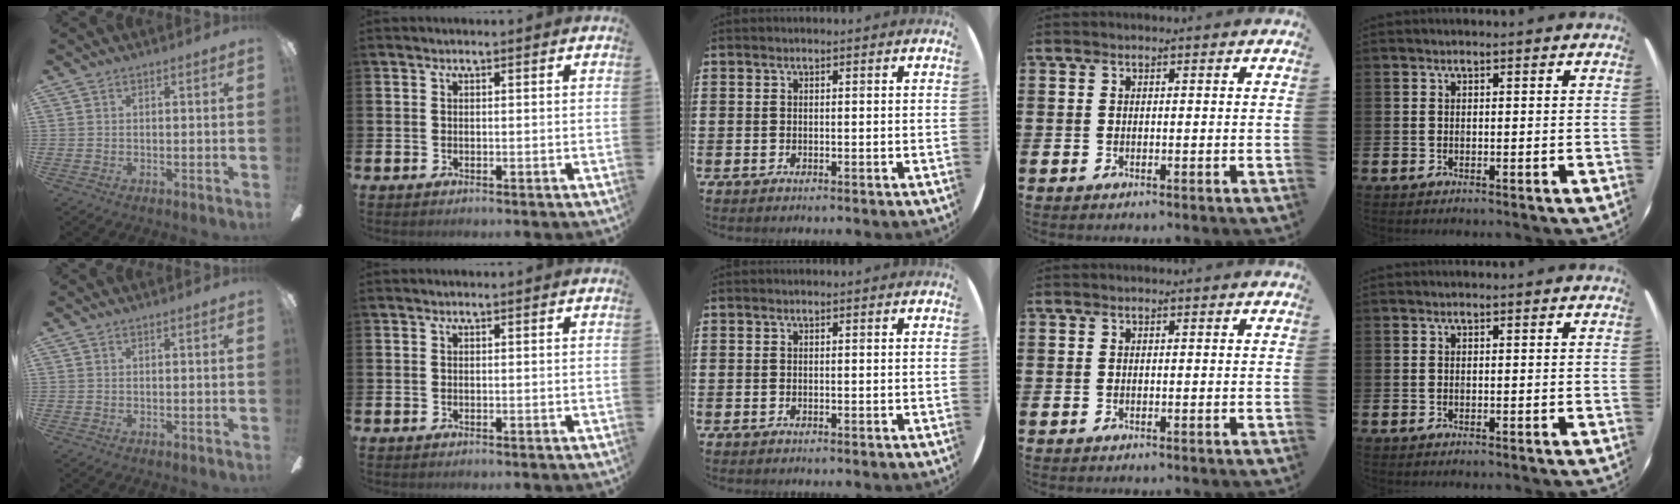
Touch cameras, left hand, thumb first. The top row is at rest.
{}